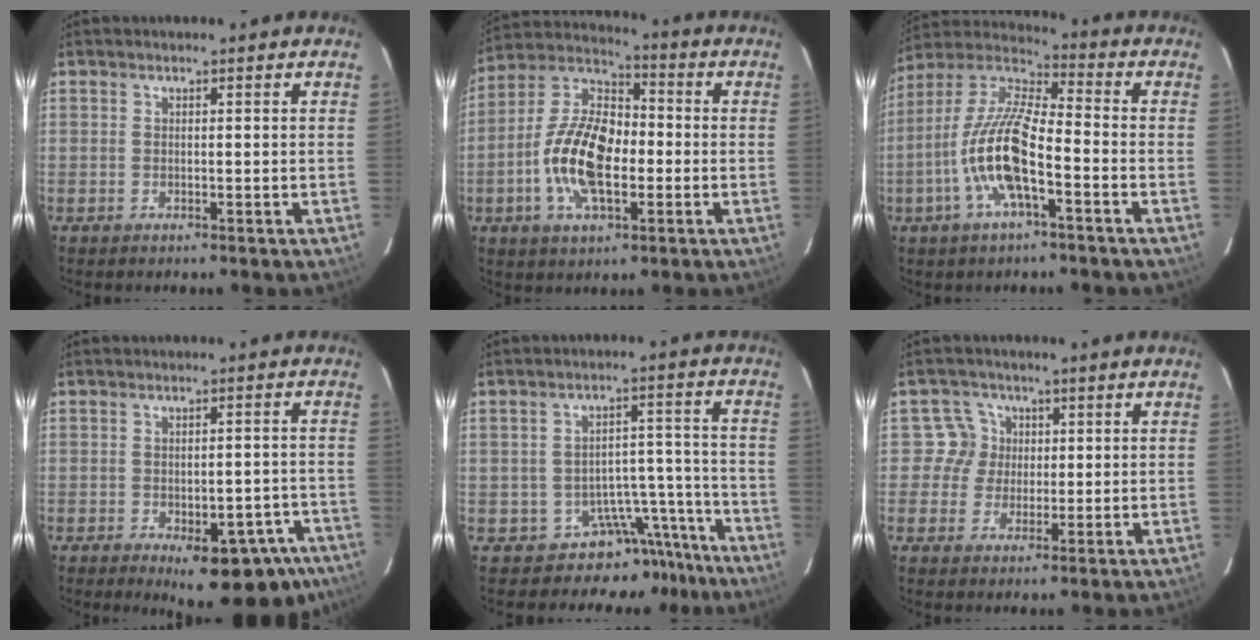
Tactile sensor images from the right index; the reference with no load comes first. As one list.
[{"total": 15.6, "force": [-3.4, 7.7, 13.1], "torque": [-0.266, 0.007, -0.067]}, {"total": 14.5, "force": [-5.3, 4.0, 12.9], "torque": [-0.262, -0.002, -0.108]}, {"total": 15.1, "force": [-9.7, 7.0, 9.3], "torque": [-0.114, 0.007, -0.103]}, {"total": 9.6, "force": [-8.4, 4.5, 0.3], "torque": [0.018, 0.061, -0.109]}, {"total": 4.2, "force": [0.7, 4.1, -0.1], "torque": [0.017, 0.010, 0.005]}]